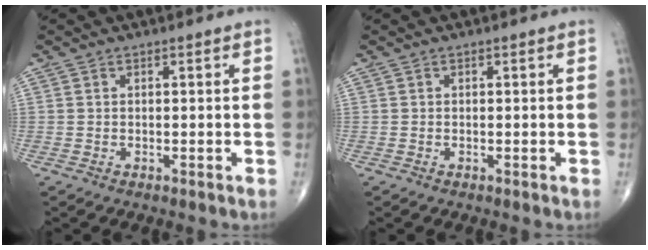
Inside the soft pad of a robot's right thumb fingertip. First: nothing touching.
{"total": 0.0}